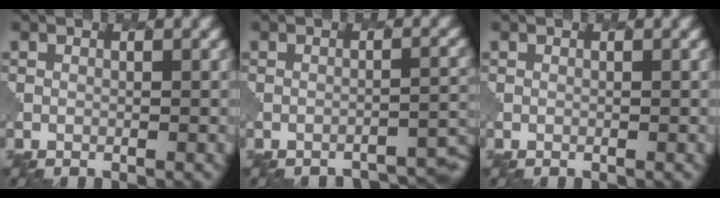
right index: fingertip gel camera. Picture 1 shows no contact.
{"total": 4.6, "force": [-4.4, 0.7, 1.2], "torque": [-0.008, 0.017, -0.053]}
{"total": 0.0}